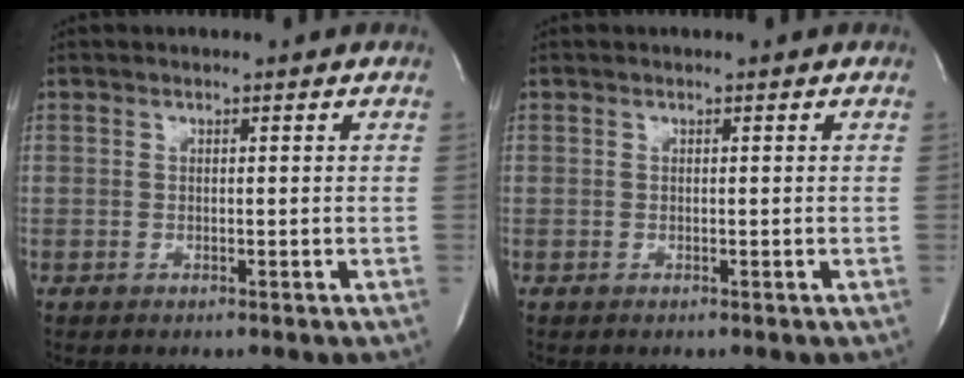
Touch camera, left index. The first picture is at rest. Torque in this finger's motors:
{"motor_torque": [0.00, 0.00, -0.01, 0.00]}